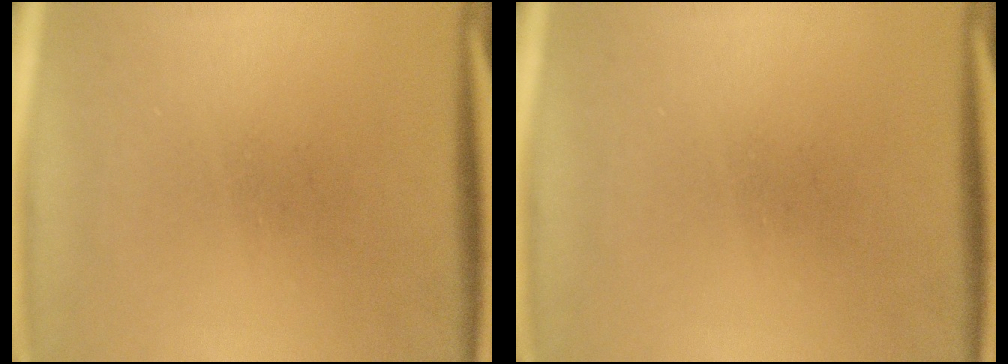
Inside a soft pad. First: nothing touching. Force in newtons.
{"total": 0.0}